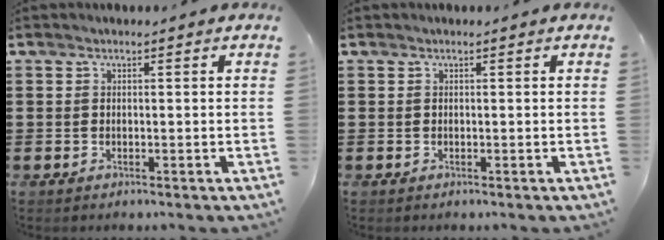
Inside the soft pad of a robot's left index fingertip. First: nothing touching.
{"total": 0.0}